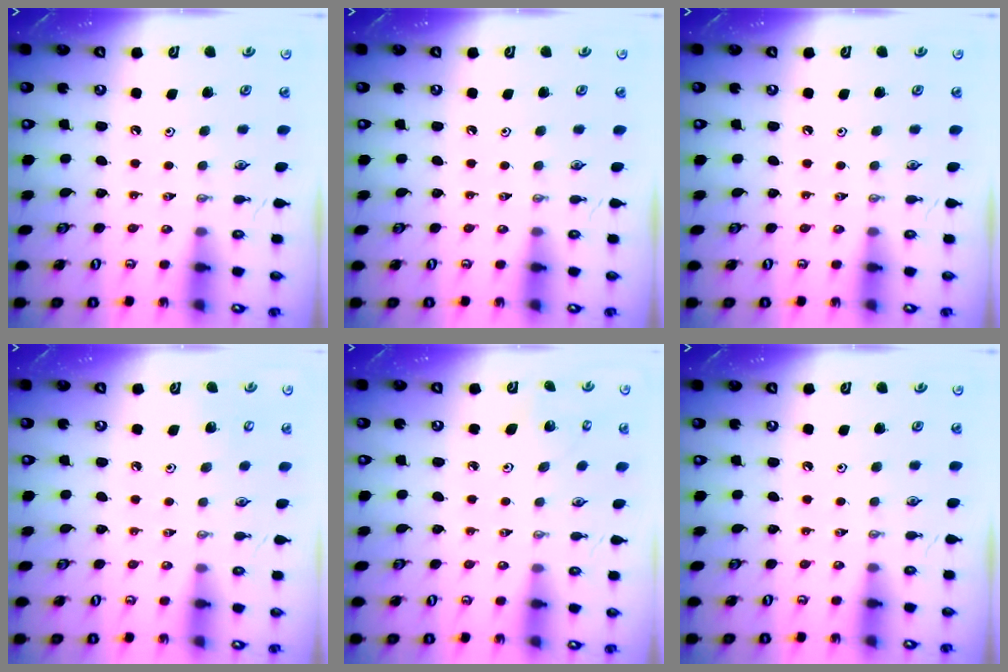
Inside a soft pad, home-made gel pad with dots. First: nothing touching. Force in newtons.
{"total": 0.0}
{"total": 0.0}
{"total": 5.0, "press": 5.0, "slide": 0.5}
{"total": 1.7, "press": 1.6, "slide": 0.2}
{"total": 0.0}